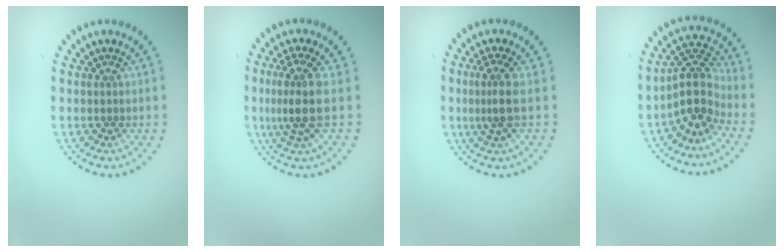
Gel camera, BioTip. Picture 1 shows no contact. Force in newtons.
{"total": 3.7, "press": 2.9, "slide": 2.3}
{"total": 2.6, "press": 1.9, "slide": 1.7}
{"total": 4.0, "press": 3.0, "slide": 2.6}